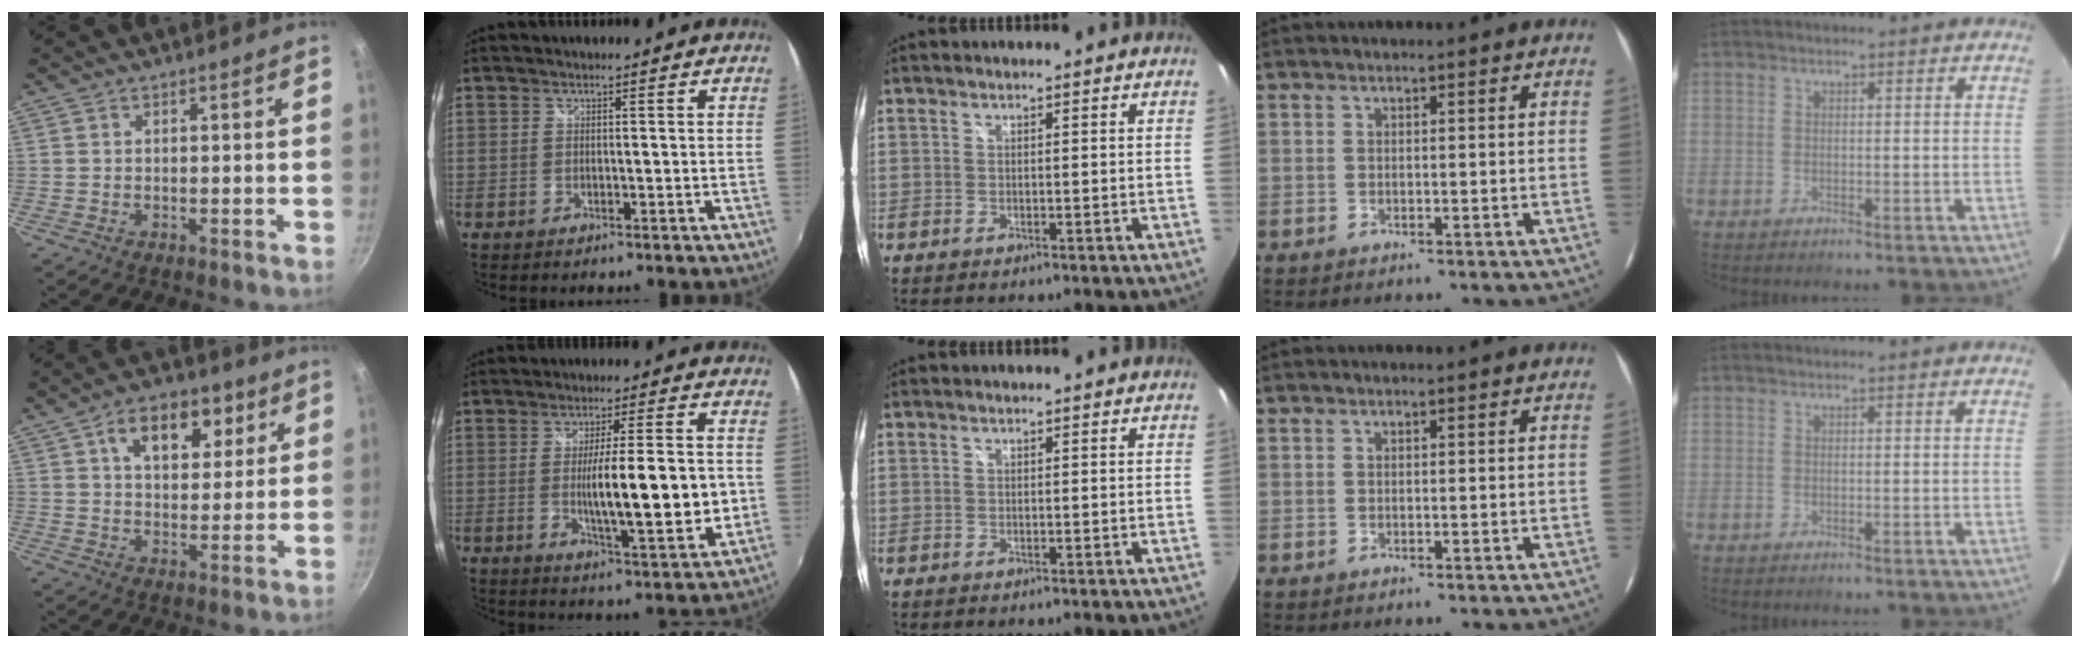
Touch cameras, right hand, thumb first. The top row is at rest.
{"thumb": {"total": 12.2, "force": [5.0, 7.6, 8.1], "torque": [-0.079, -0.011, 0.070]}, "index": {"total": 13.0, "force": [-1.1, 1.9, 12.8], "torque": [-0.205, -0.018, -0.010]}}